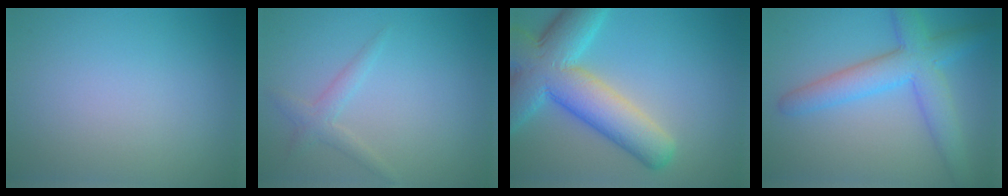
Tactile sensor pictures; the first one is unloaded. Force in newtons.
{"total": 1.7, "press": 1.7, "slide": 0.0}
{"total": 10.1, "press": 10.1, "slide": 0.4}
{"total": 5.9, "press": 5.9, "slide": 0.1}